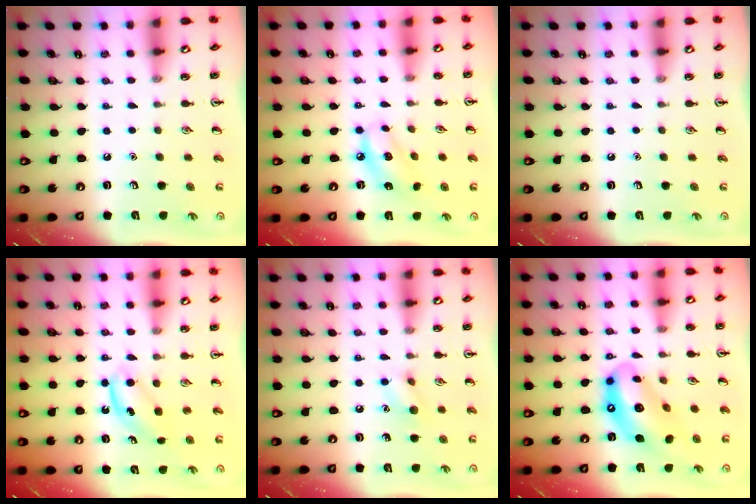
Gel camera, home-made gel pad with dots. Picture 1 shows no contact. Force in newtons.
{"total": 7.5, "press": 7.3, "slide": 1.6}
{"total": 0.0}
{"total": 5.0, "press": 4.9, "slide": 1.1}
{"total": 7.5, "press": 7.3, "slide": 1.3}
{"total": 13.9, "press": 13.0, "slide": 4.8}